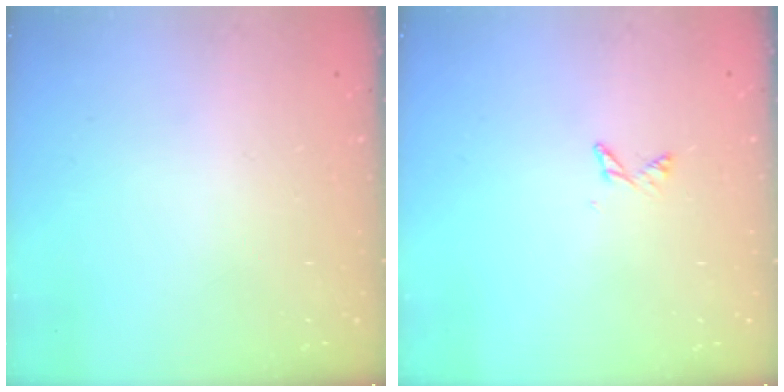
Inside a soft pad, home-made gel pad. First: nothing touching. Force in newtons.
{"total": 3.4, "press": 3.3, "slide": 0.5}